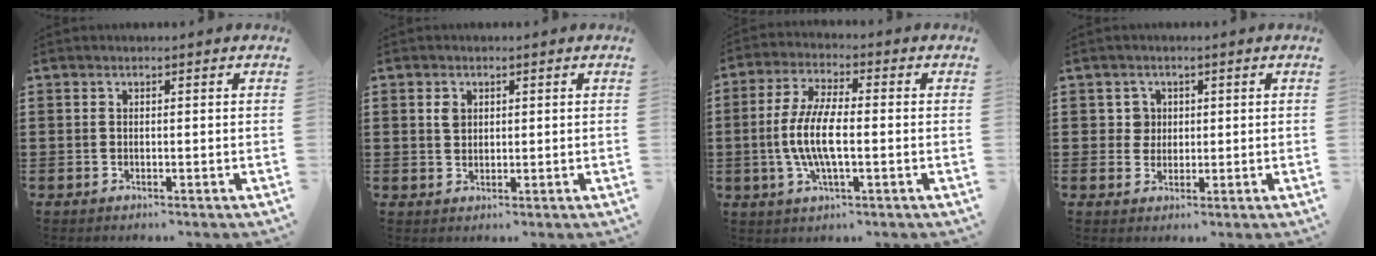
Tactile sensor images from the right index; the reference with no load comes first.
{"total": 1.6, "force": [0.6, 1.1, 0.9], "torque": [-0.020, 0.004, 0.012]}
{"total": 8.0, "force": [-1.4, 2.5, 7.4], "torque": [-0.170, -0.010, -0.034]}
{"total": 2.5, "force": [0.5, 2.3, 0.7], "torque": [-0.025, 0.010, 0.007]}